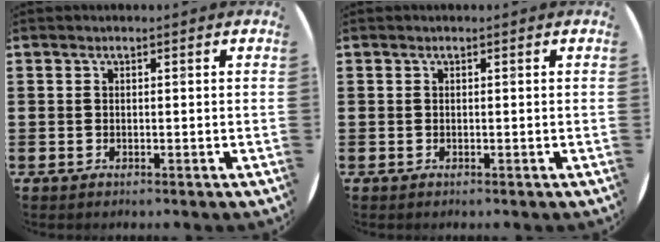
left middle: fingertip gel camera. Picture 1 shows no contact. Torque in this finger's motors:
{"motor_torque": [0.00, 0.00, 0.00, 0.00]}